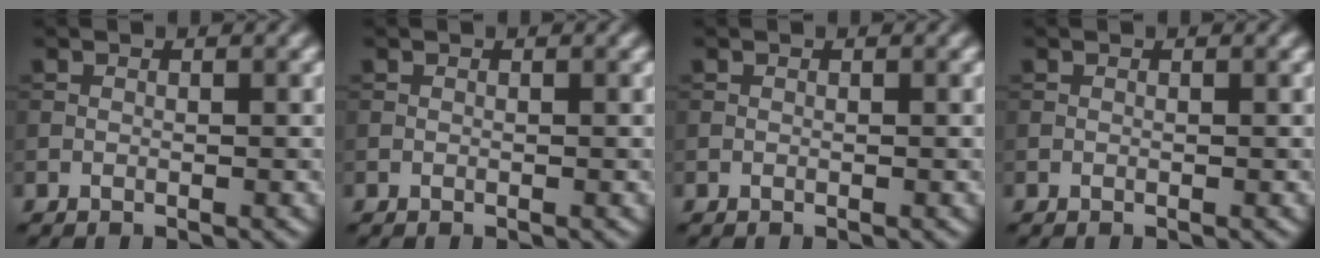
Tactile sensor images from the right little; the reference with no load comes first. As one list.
[{"total": 0.0}, {"total": 0.0}, {"total": 0.0}]